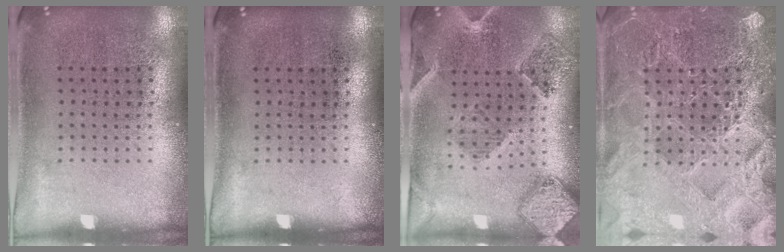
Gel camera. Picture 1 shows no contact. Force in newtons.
{"total": 0.0}
{"total": 1.5, "press": 1.5, "slide": 0.3}
{"total": 6.2, "press": 6.2, "slide": 0.8}